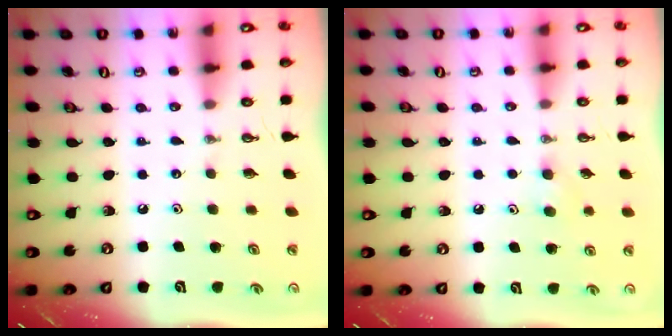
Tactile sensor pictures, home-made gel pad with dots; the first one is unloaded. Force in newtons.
{"total": 3.3, "press": 3.1, "slide": 1.1}